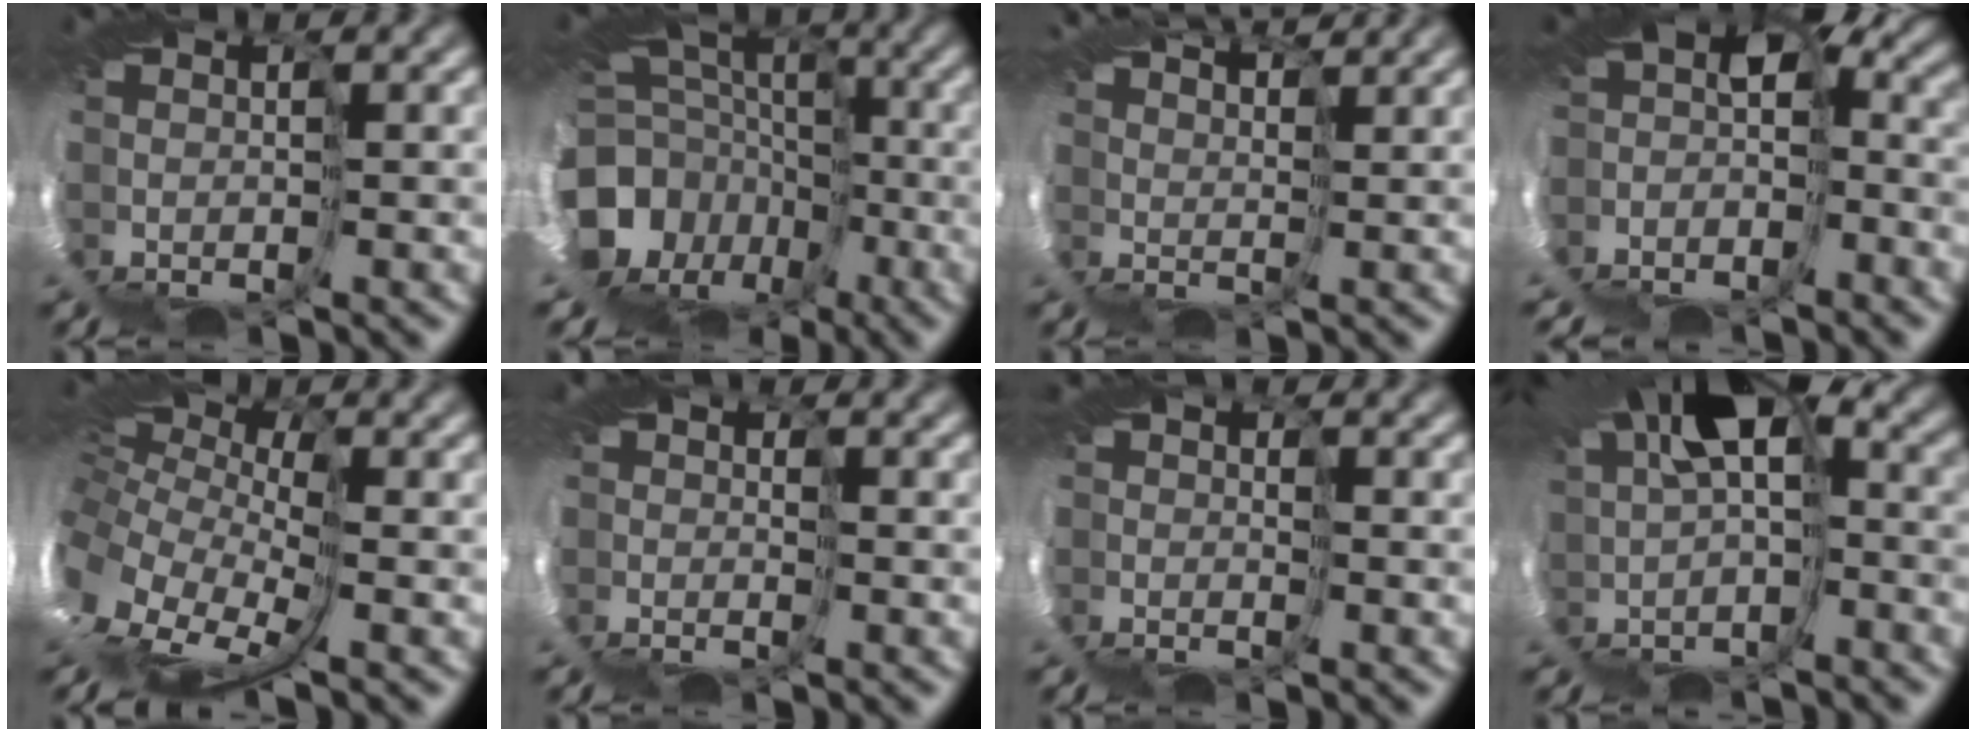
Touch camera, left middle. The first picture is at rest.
{"total": 14.5, "force": [-5.6, 11.7, 6.6], "torque": [-0.140, -0.029, -0.092]}
{"total": 4.7, "force": [4.5, -1.2, -0.4], "torque": [0.014, 0.022, 0.074]}
{"total": 4.8, "force": [-3.8, 2.0, 2.1], "torque": [-0.045, -0.024, -0.033]}
{"total": 8.4, "force": [-0.9, 5.2, 6.5], "torque": [-0.144, -0.024, 0.015]}
{"total": 1.4, "force": [-0.6, 1.1, 0.6], "torque": [0.001, 0.001, -0.010]}
{"total": 1.4, "force": [-0.8, 0.9, 0.6], "torque": [0.003, 0.000, -0.012]}
{"total": 6.6, "force": [1.0, 2.7, 5.9], "torque": [-0.103, -0.008, 0.038]}